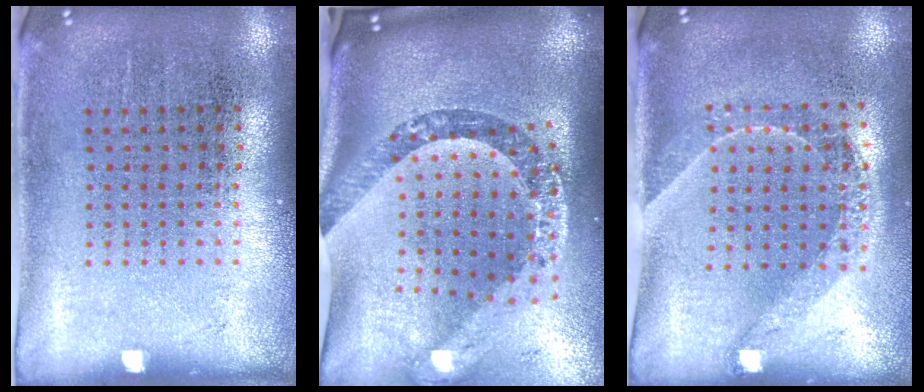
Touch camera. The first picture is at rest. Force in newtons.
{"total": 3.9, "press": 2.6, "slide": 2.8}
{"total": 1.4, "press": 1.2, "slide": 0.7}